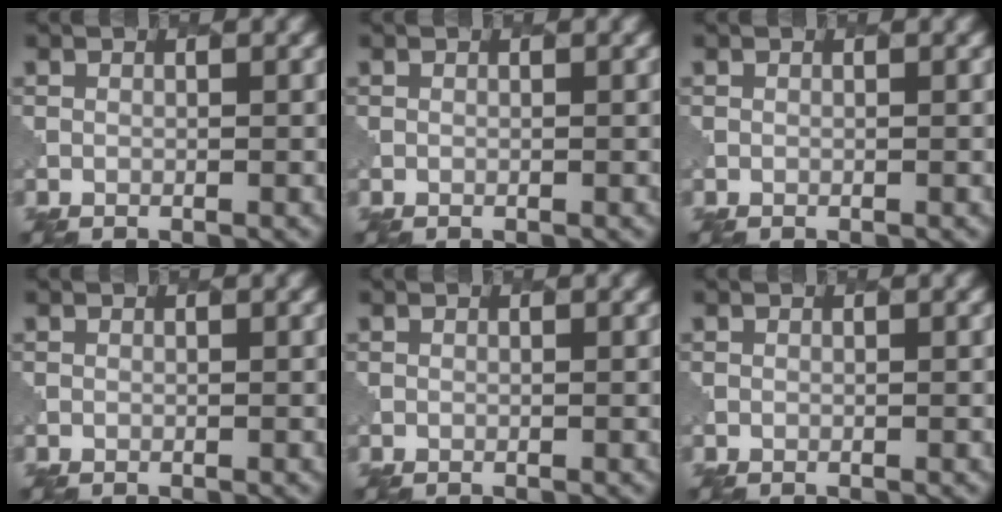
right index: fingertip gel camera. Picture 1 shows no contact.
{"total": 0.0}
{"total": 0.0}
{"total": 0.0}
{"total": 0.0}
{"total": 0.0}